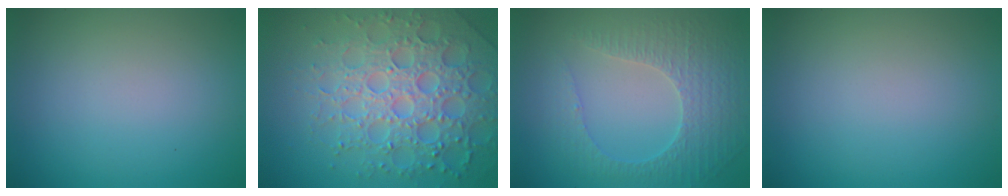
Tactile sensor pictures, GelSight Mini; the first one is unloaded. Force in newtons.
{"total": 7.1, "press": 6.9, "slide": 1.7}
{"total": 4.2, "press": 3.2, "slide": 2.7}
{"total": 0.0}